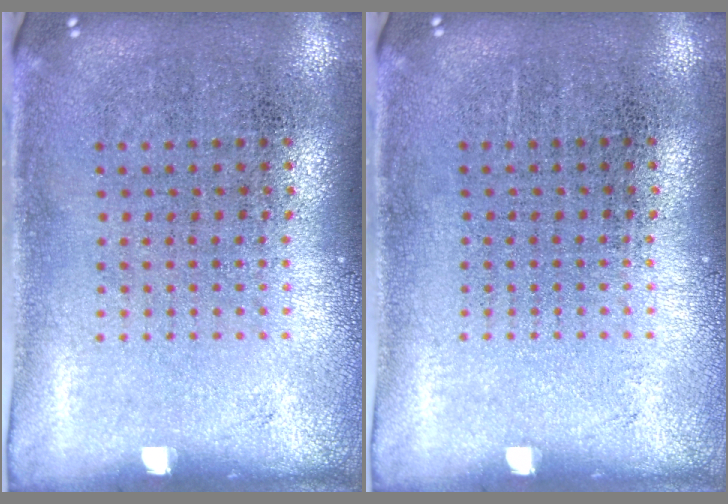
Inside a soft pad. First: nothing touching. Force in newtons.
{"total": 0.0}